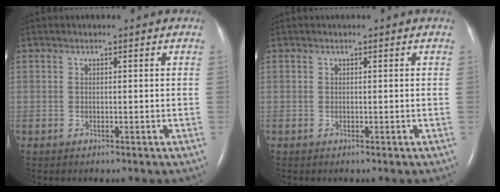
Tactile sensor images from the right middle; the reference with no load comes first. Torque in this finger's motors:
{"motor_torque": [0.15, -0.25, 0.00, 0.00]}